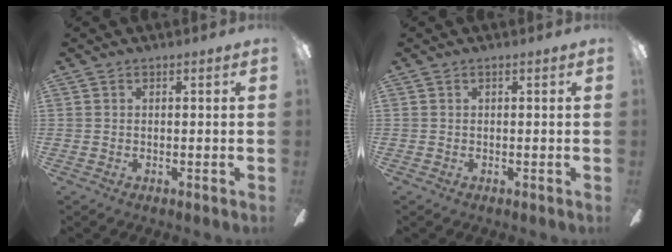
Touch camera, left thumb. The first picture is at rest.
{"total": 0.0}